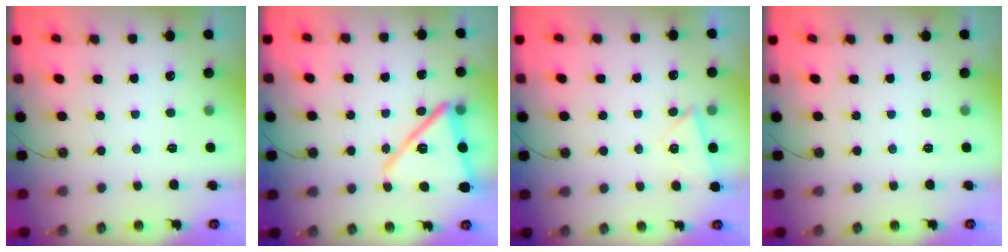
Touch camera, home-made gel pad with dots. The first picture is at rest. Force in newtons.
{"total": 17.7, "press": 17.5, "slide": 2.6}
{"total": 2.7, "press": 2.4, "slide": 1.2}
{"total": 0.0}